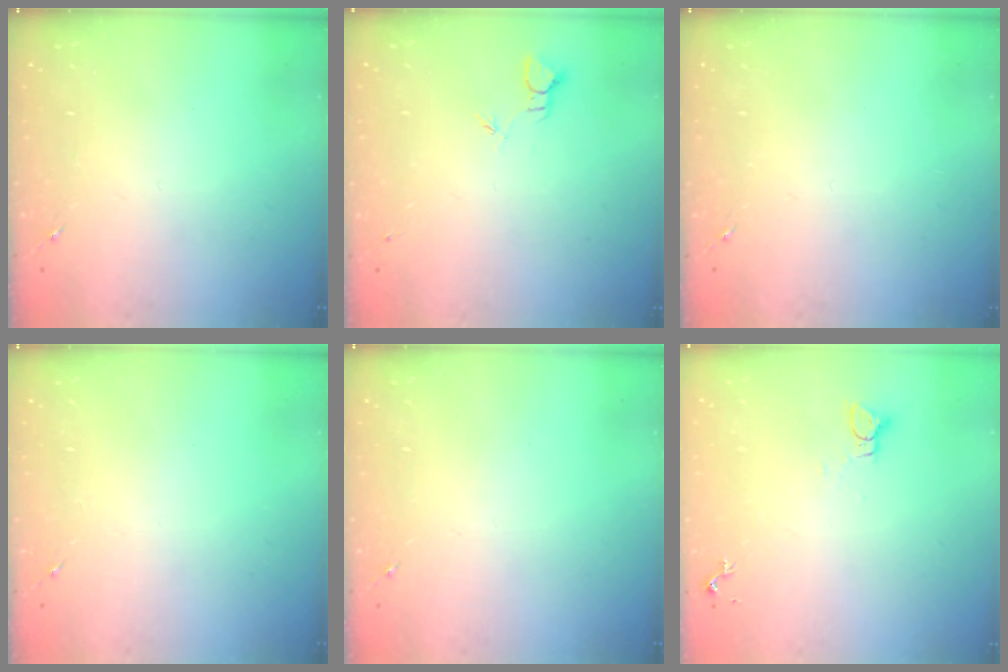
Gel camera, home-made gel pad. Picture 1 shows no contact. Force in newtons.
{"total": 1.8, "press": 1.8, "slide": 0.0}
{"total": 0.0}
{"total": 0.0}
{"total": 0.0}
{"total": 2.2, "press": 2.2, "slide": 0.1}